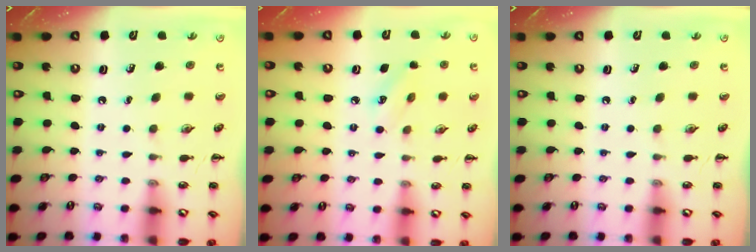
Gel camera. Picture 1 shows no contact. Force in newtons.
{"total": 4.9, "press": 4.7, "slide": 1.3}
{"total": 0.0}